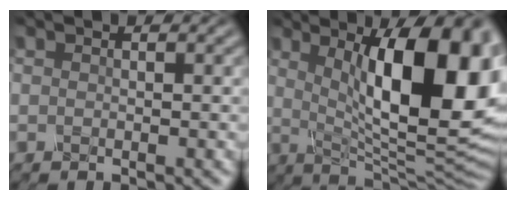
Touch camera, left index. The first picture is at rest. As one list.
[{"total": 15.7, "force": [3.0, 5.5, 14.4], "torque": [-0.168, 0.003, 0.044]}]